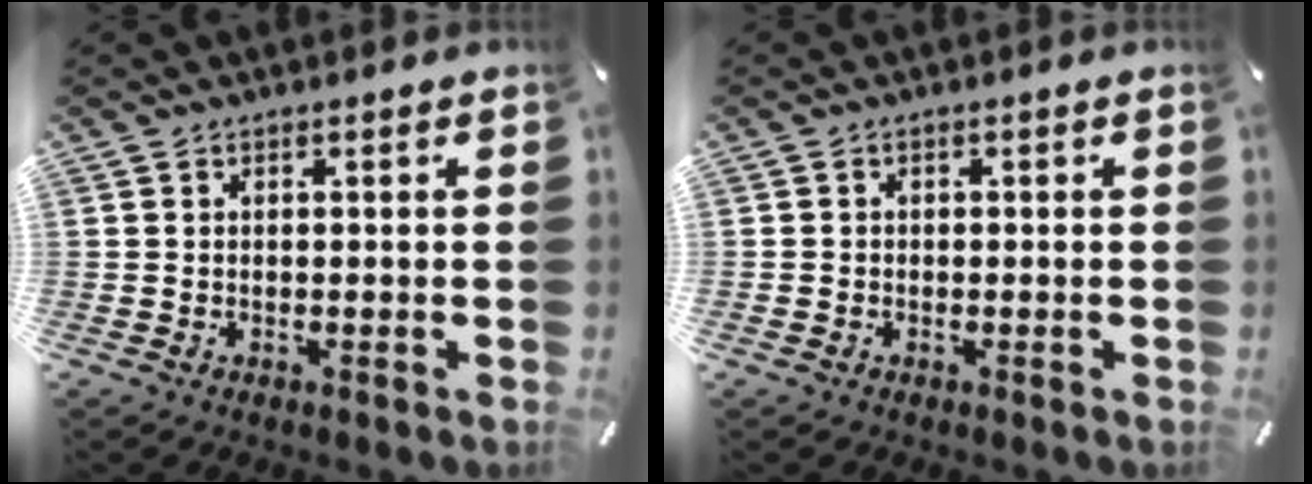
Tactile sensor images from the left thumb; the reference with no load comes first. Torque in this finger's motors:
{"motor_torque": [-0.07, -0.40, 0.04, 0.11, -0.05]}